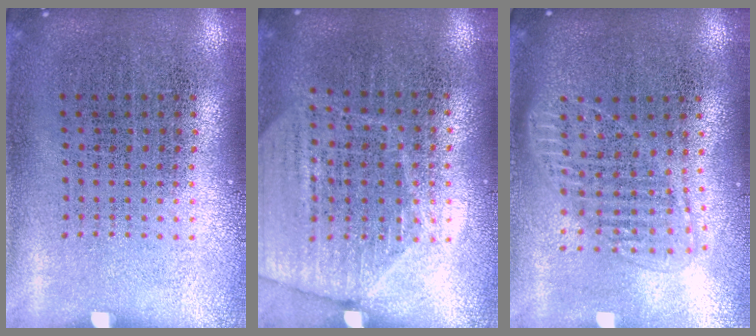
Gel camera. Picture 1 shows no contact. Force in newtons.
{"total": 1.8, "press": 1.6, "slide": 0.7}
{"total": 1.6, "press": 1.4, "slide": 0.8}